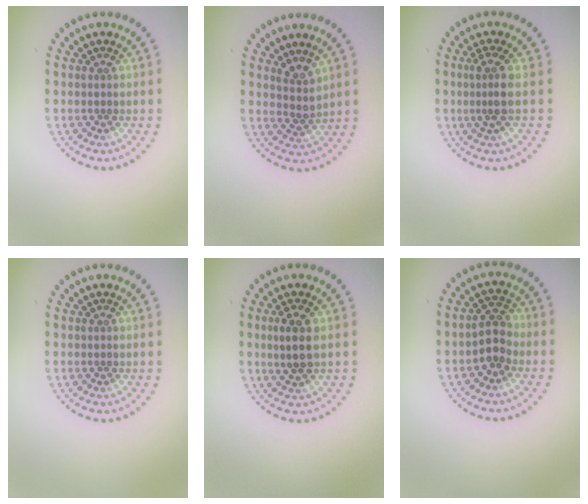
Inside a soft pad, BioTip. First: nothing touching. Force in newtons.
{"total": 2.0, "press": 1.5, "slide": 1.3}
{"total": 2.4, "press": 1.7, "slide": 1.7}
{"total": 0.0}
{"total": 2.6, "press": 2.5, "slide": 0.8}
{"total": 2.6, "press": 2.5, "slide": 0.8}